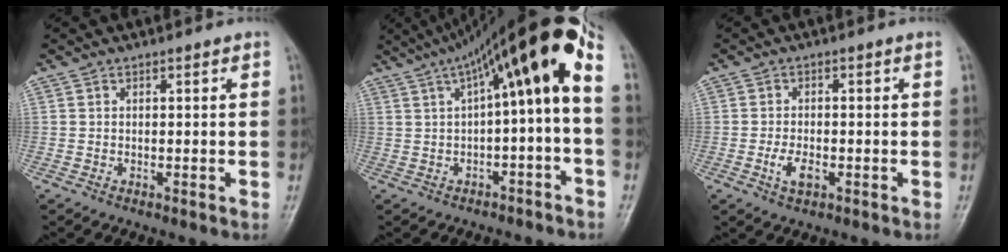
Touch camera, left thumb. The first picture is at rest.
{"total": 14.6, "force": [2.1, 3.4, 14.0], "torque": [-0.222, 0.069, 0.033]}
{"total": 3.9, "force": [-1.4, 2.2, 2.9], "torque": [-0.053, 0.006, -0.026]}